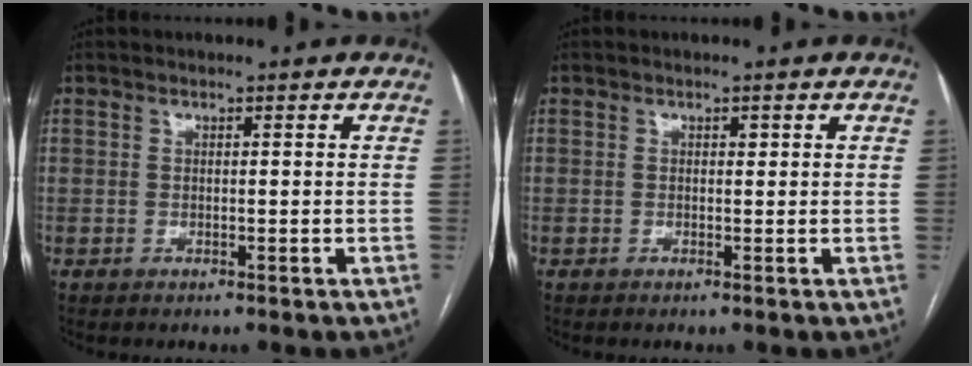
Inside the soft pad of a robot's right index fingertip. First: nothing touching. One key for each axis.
{"total": 0.6, "fx": 0.3, "fy": 0.4, "fz": 0.4, "tx": -0.005, "ty": 0.001, "tz": 0.002}